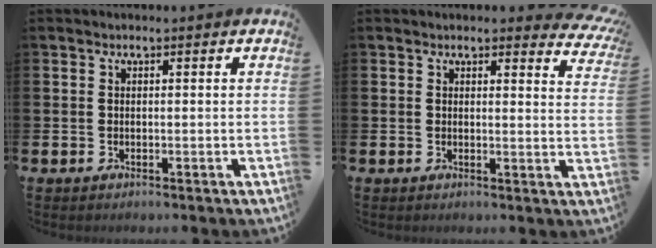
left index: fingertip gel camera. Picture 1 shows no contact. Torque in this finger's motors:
{"motor_torque": [0.99, -1.15, 0.41, 0.07]}